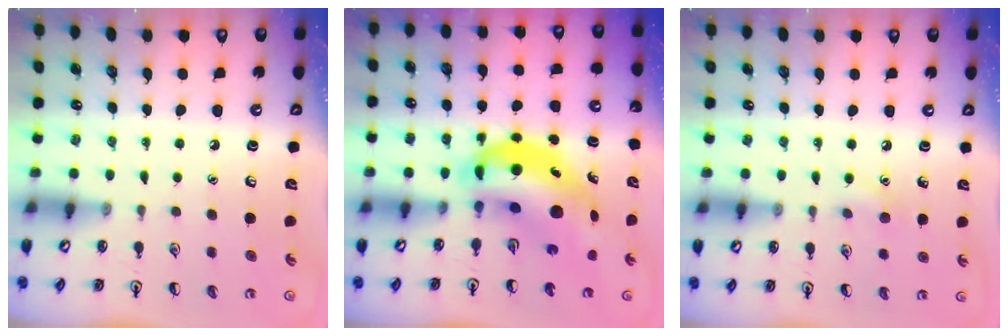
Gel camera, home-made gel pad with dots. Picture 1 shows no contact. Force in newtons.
{"total": 12.6, "press": 12.1, "slide": 3.6}
{"total": 5.7, "press": 5.5, "slide": 1.5}